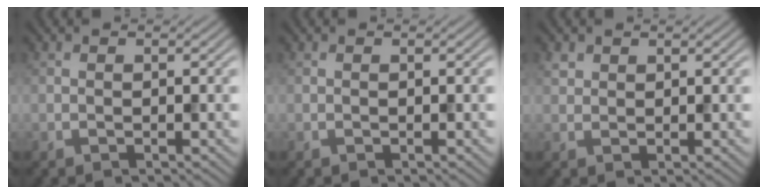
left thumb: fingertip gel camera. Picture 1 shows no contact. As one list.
[{"total": 0.0}, {"total": 1.2, "force": [0.9, 0.9, 0.3], "torque": [-0.008, 0.001, 0.019]}]